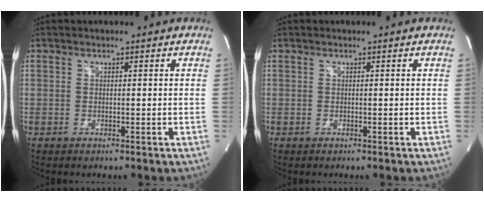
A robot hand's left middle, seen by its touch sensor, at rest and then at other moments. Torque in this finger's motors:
{"motor_torque": [0.00, 0.00, -0.02, -0.01]}